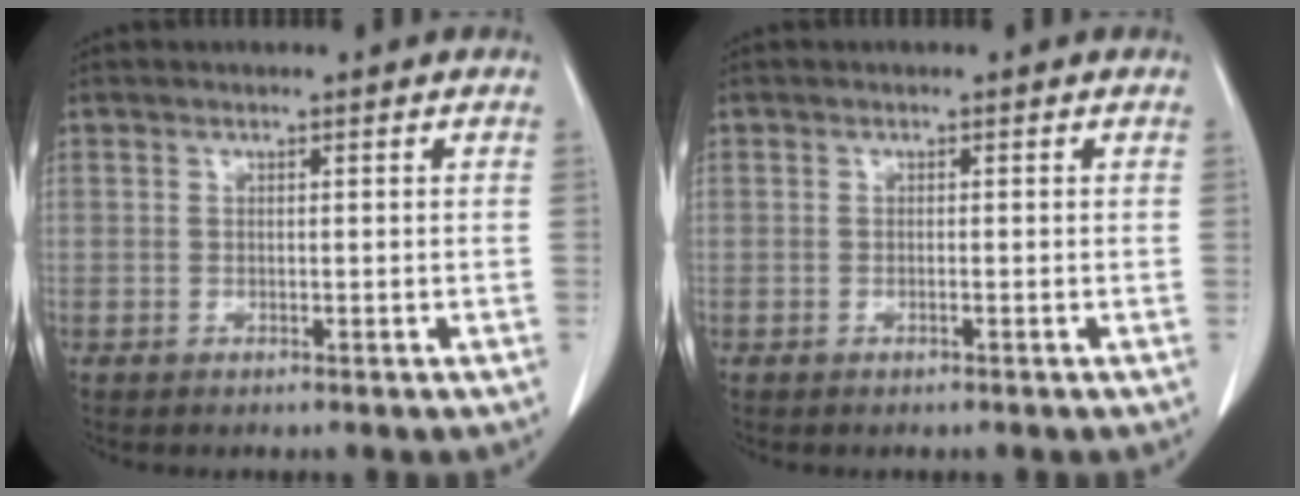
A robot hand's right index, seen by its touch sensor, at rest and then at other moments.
{"total": 0.0}